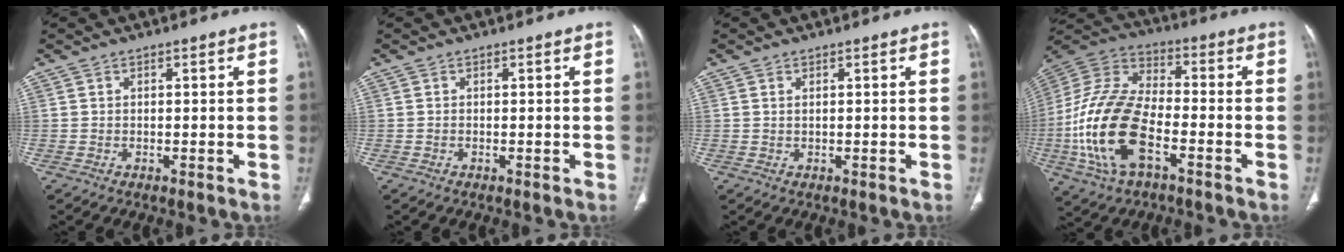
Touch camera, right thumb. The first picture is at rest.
{"total": 0.0}
{"total": 0.6, "force": [0.3, 0.2, 0.4], "torque": [-0.011, 0.002, 0.006]}
{"total": 19.9, "force": [-6.1, 10.1, 16.0], "torque": [-0.333, 0.022, -0.115]}